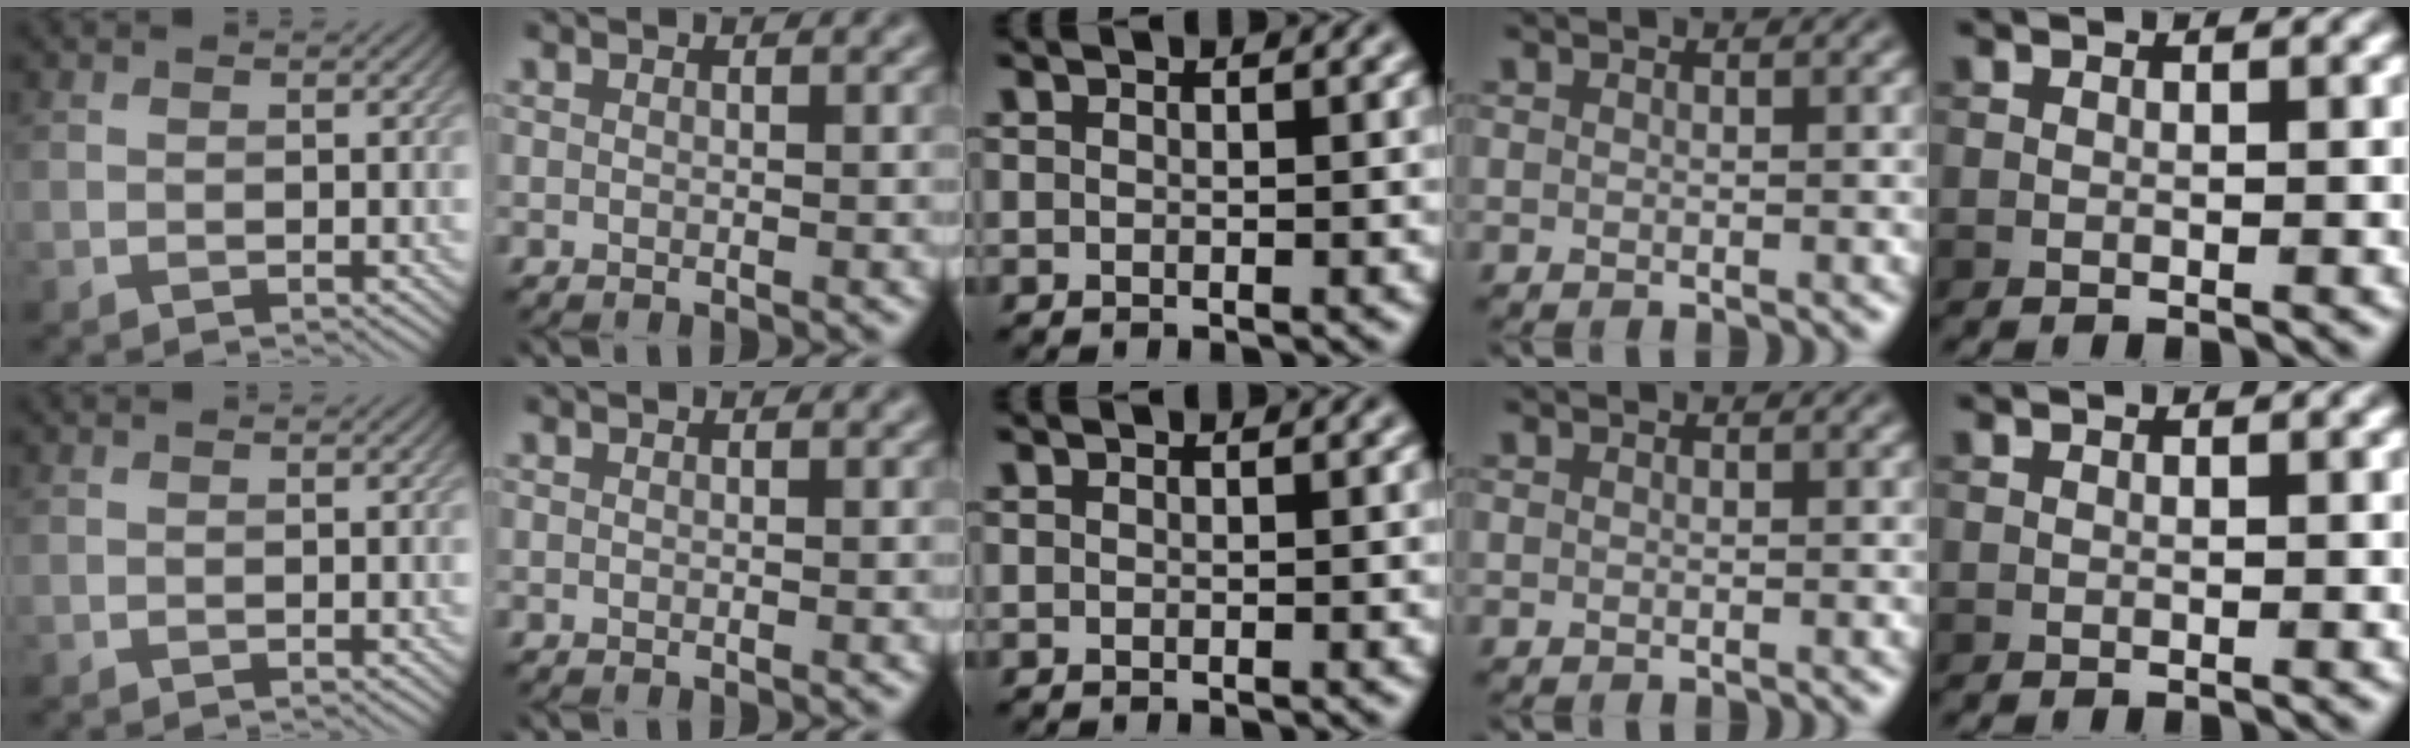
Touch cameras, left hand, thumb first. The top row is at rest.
{}